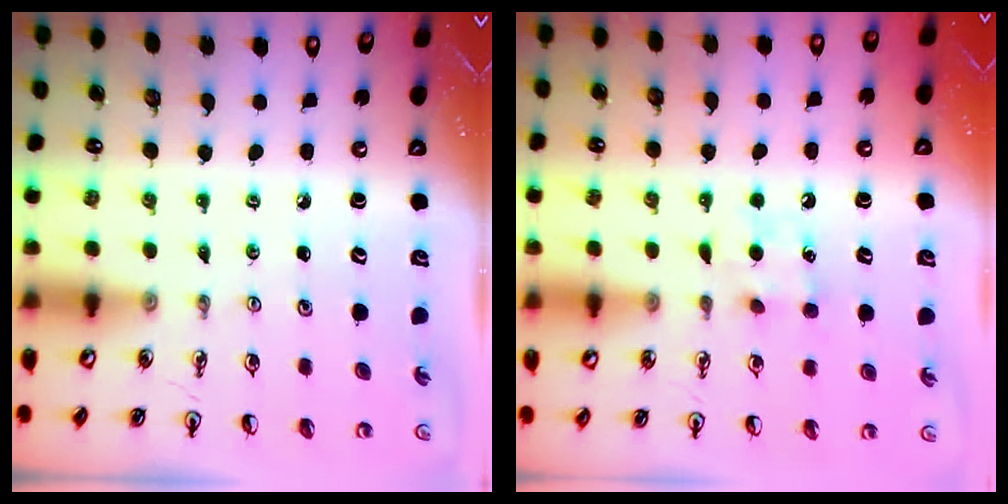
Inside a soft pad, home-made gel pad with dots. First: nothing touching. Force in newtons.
{"total": 6.4, "press": 6.3, "slide": 0.6}